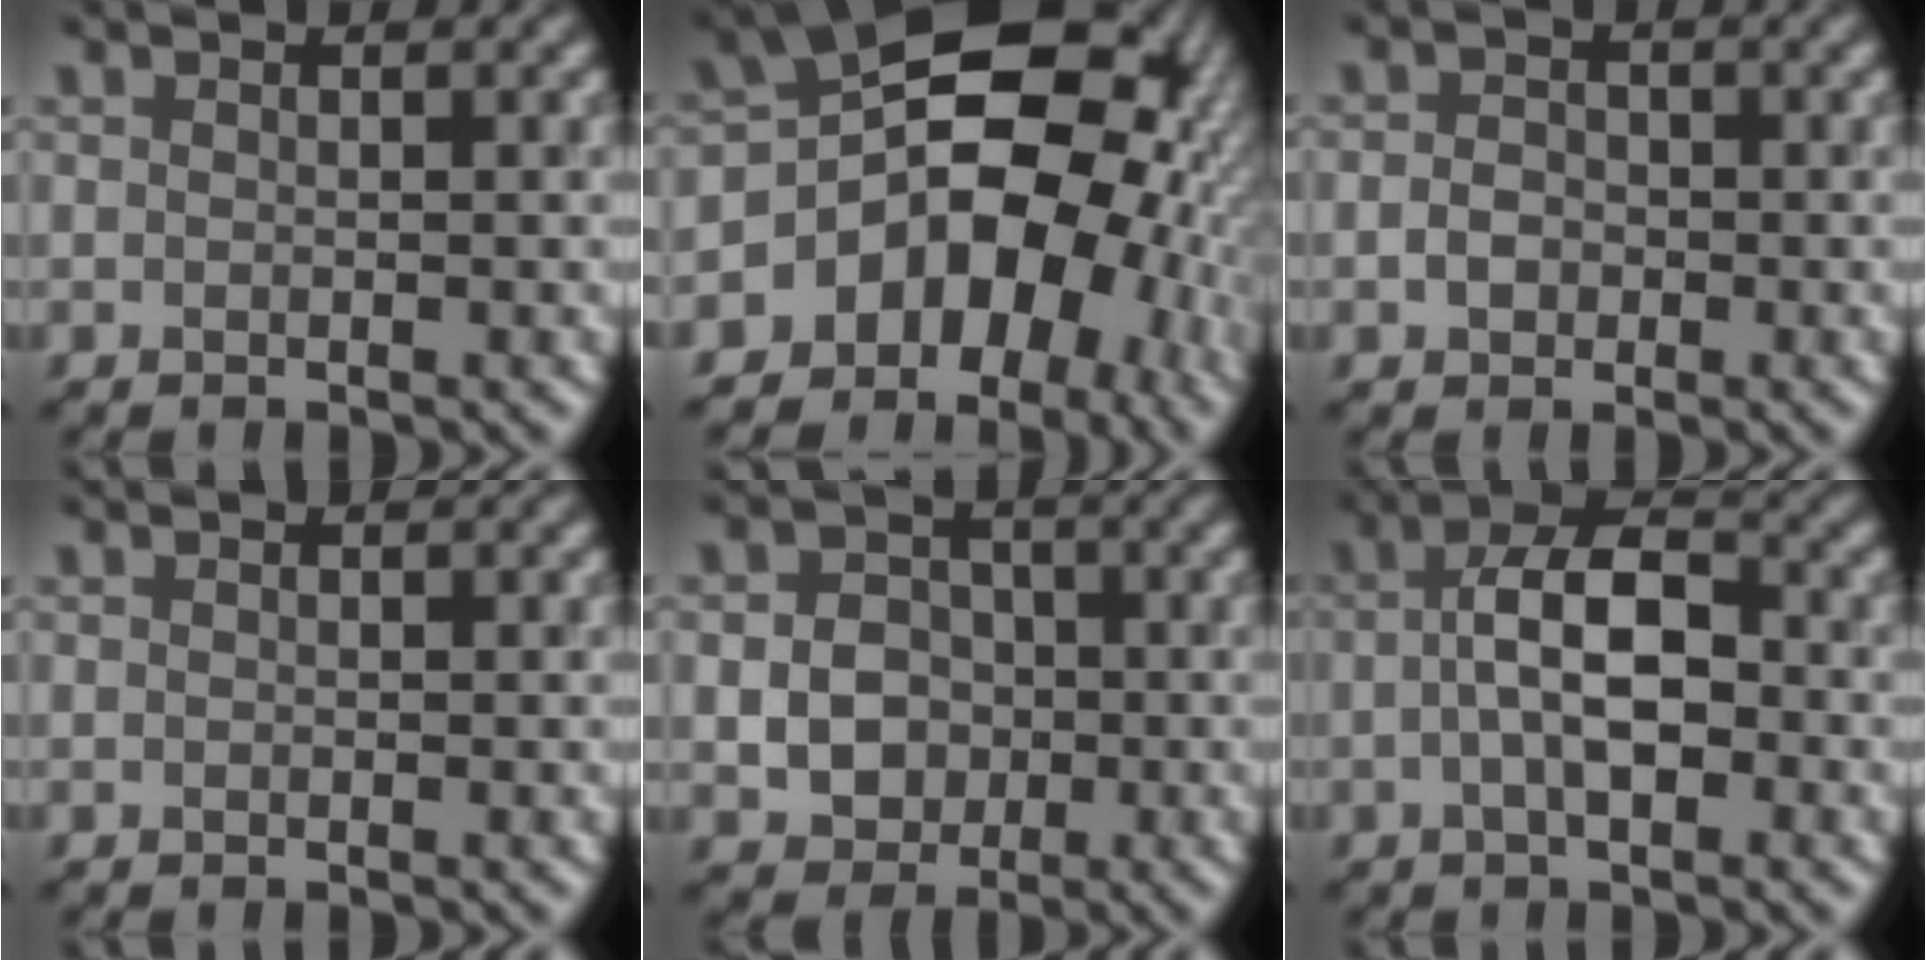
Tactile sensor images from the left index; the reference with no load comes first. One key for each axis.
{"total": 15.2, "fx": -3.7, "fy": 11.0, "fz": 9.9, "tx": -0.141, "ty": 0.002, "tz": -0.072}
{"total": 1.9, "fx": -0.5, "fy": 1.5, "fz": 0.9, "tx": -0.015, "ty": 0.000, "tz": -0.016}
{"total": 0.0}
{"total": 4.5, "fx": -0.7, "fy": 3.7, "fz": 2.3, "tx": -0.031, "ty": -0.001, "tz": -0.018}
{"total": 5.9, "fx": -0.6, "fy": 2.6, "fz": 5.2, "tx": -0.091, "ty": 0.010, "tz": -0.018}